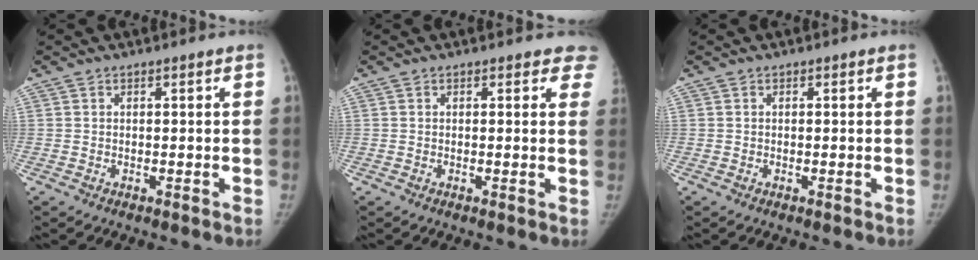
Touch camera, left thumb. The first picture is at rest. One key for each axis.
{"total": 3.3, "fx": 2.8, "fy": 1.7, "fz": 0.7, "tx": 0.029, "ty": -0.010, "tz": 0.008}
{"total": 0.0}